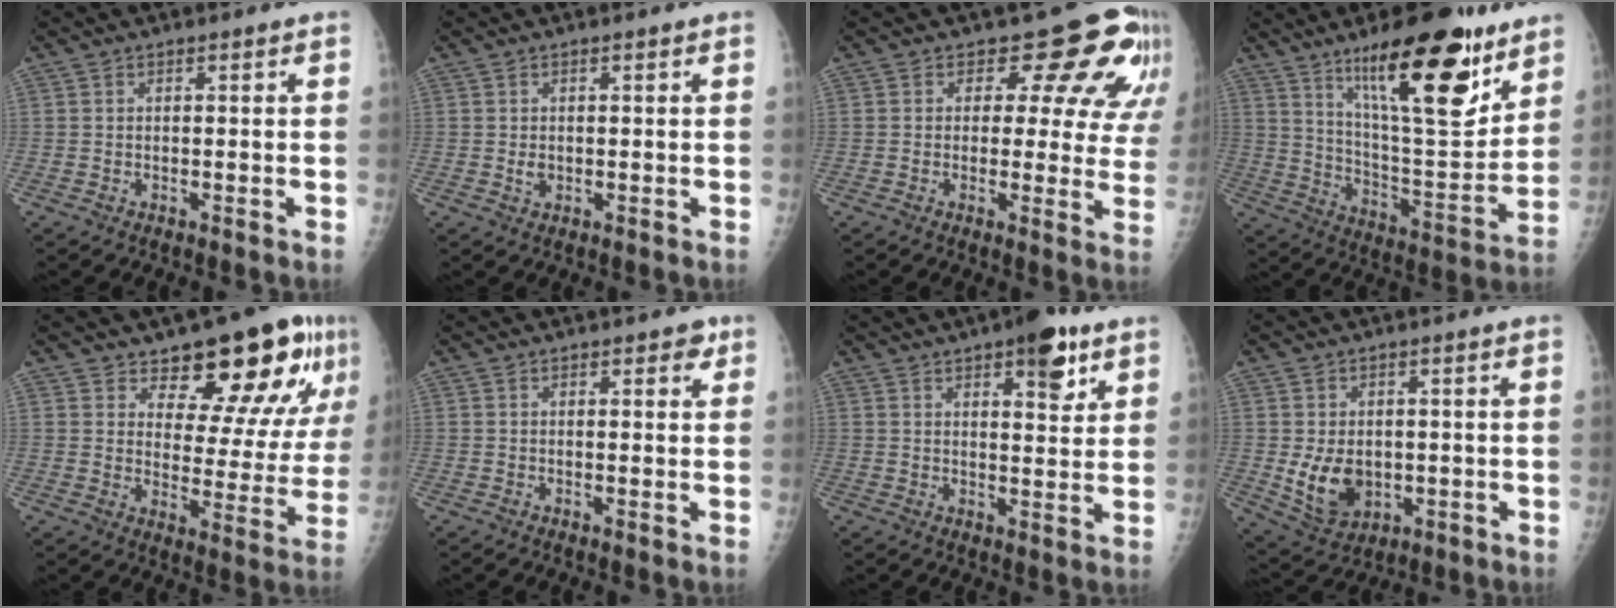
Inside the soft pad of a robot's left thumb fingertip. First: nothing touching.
{"total": 1.5, "force": [0.1, 1.2, 0.9], "torque": [-0.010, -0.001, 0.005]}
{"total": 13.0, "force": [8.2, 7.5, 6.7], "torque": [-0.018, -0.036, 0.070]}
{"total": 23.2, "force": [13.9, 6.9, 17.3], "torque": [-0.231, -0.075, 0.229]}
{"total": 17.6, "force": [11.3, 7.0, 11.6], "torque": [-0.110, -0.074, 0.153]}
{"total": 2.1, "force": [1.3, 1.1, 1.4], "torque": [-0.003, -0.004, 0.012]}
{"total": 8.8, "force": [5.1, 3.3, 6.4], "torque": [-0.068, -0.023, 0.067]}
{"total": 8.4, "force": [-0.6, 6.3, 5.5], "torque": [-0.075, -0.012, 0.010]}